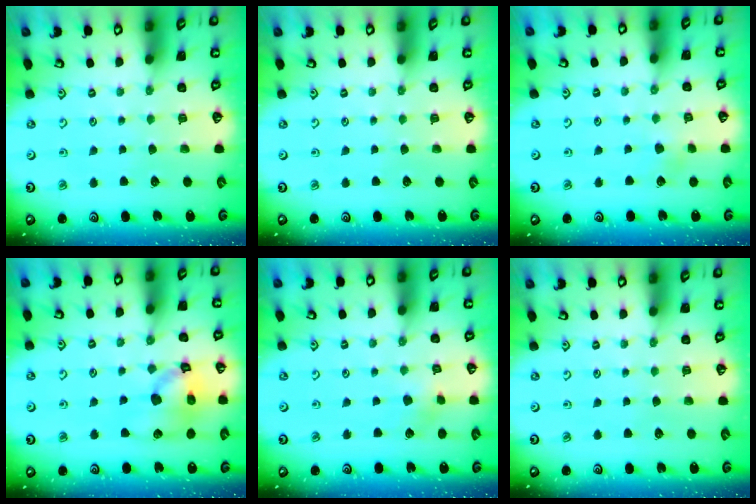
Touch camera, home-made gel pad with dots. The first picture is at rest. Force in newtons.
{"total": 0.0}
{"total": 3.6, "press": 3.6, "slide": 0.3}
{"total": 15.4, "press": 15.2, "slide": 2.1}
{"total": 3.0, "press": 3.0, "slide": 0.3}
{"total": 0.0}